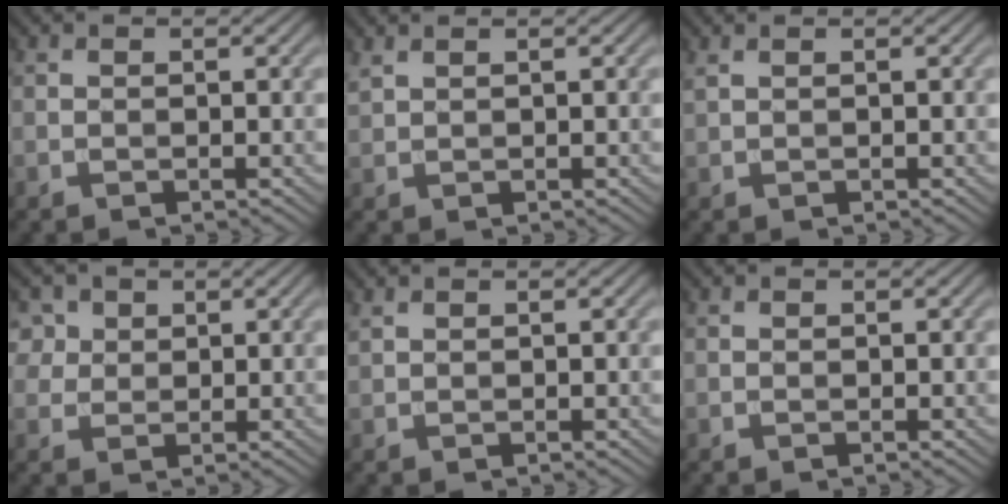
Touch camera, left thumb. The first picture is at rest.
{"total": 1.2, "force": [1.0, 0.1, 0.6], "torque": [-0.021, 0.006, 0.024]}
{"total": 0.9, "force": [0.6, 0.1, 0.7], "torque": [-0.020, 0.006, 0.011]}
{"total": 4.0, "force": [1.9, 3.2, 1.3], "torque": [-0.052, -0.001, 0.048]}
{"total": 0.7, "force": [0.6, 0.0, 0.4], "torque": [-0.013, 0.006, 0.013]}
{"total": 0.0}